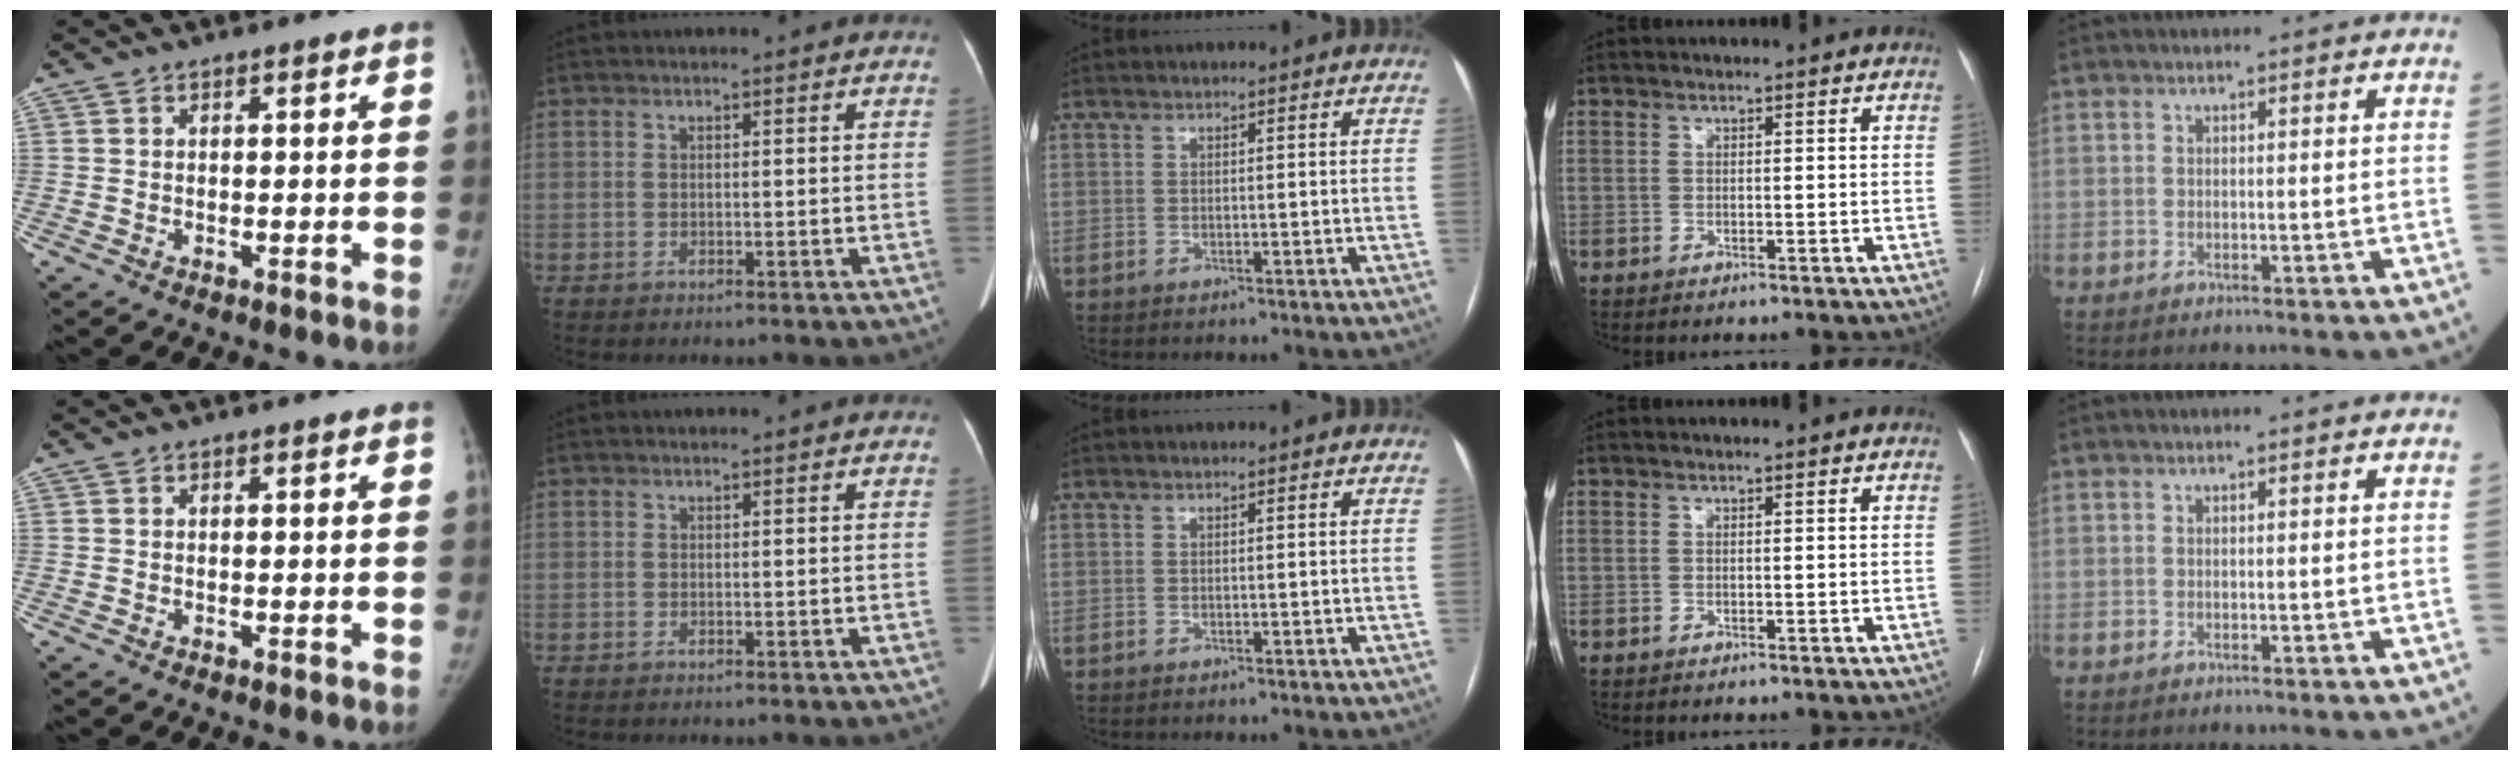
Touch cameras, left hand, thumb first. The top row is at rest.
{}